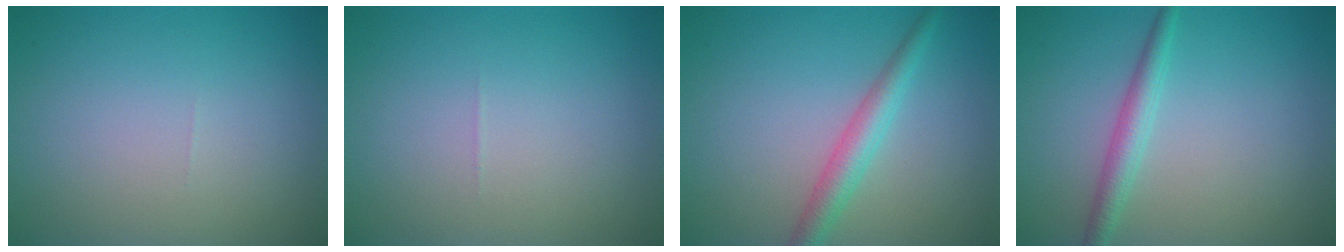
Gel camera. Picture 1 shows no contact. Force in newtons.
{"total": 0.0}
{"total": 2.9, "press": 2.9, "slide": 0.1}
{"total": 2.3, "press": 2.3, "slide": 0.0}